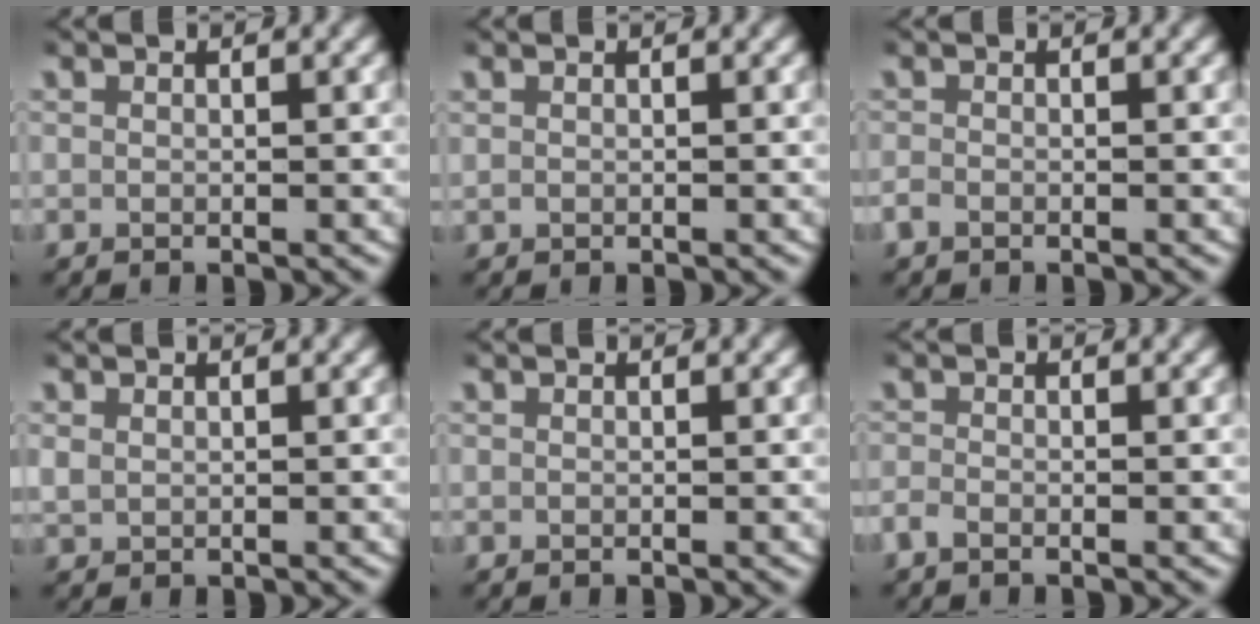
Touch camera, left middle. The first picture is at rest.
{"total": 0.0}
{"total": 1.1, "force": [-0.7, 0.7, 0.5], "torque": [-0.015, -0.002, -0.015]}
{"total": 1.2, "force": [0.4, 1.0, 0.5], "torque": [-0.019, -0.002, 0.013]}
{"total": 0.0}
{"total": 1.3, "force": [-1.0, 0.6, 0.7], "torque": [-0.018, -0.002, -0.021]}